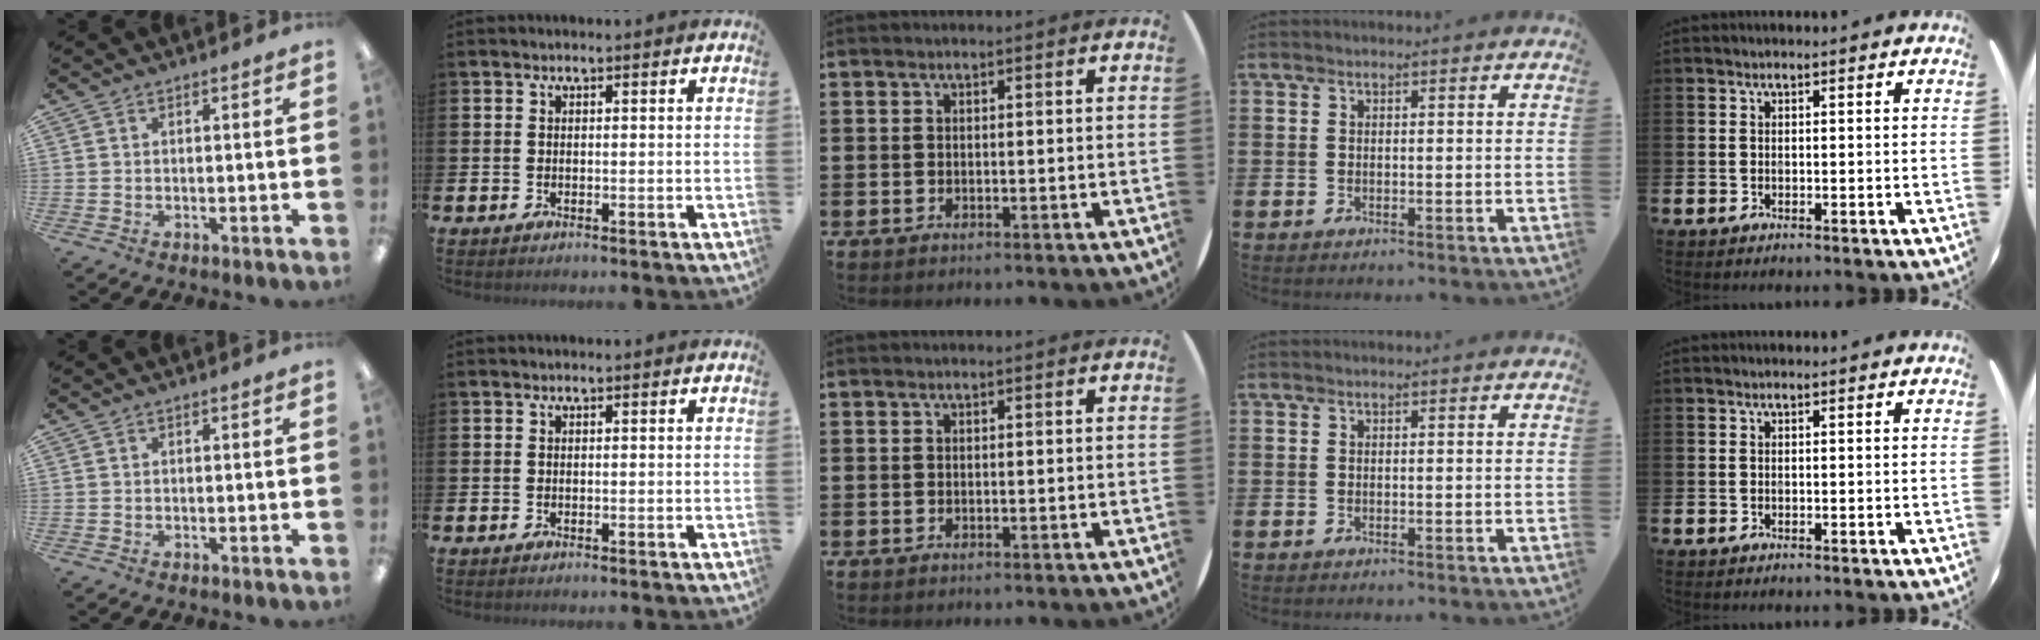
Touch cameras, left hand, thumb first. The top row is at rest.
{}